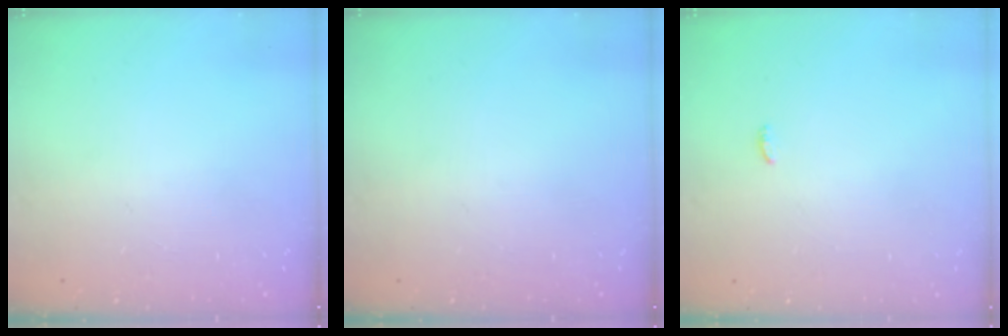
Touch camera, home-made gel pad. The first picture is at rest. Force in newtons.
{"total": 0.0}
{"total": 3.4, "press": 3.3, "slide": 1.0}